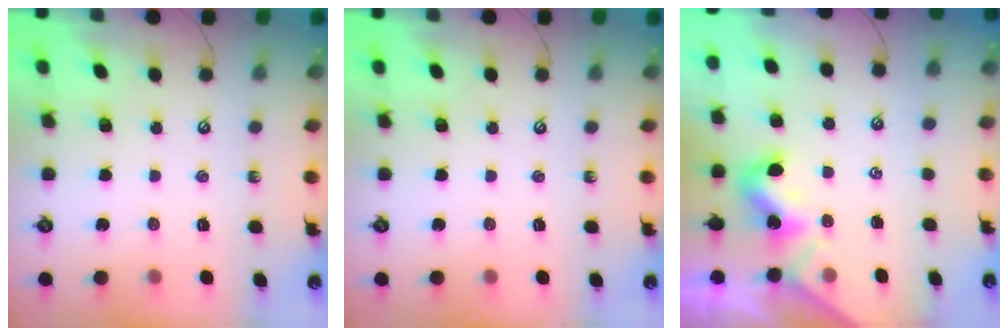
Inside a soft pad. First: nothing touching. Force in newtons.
{"total": 0.0}
{"total": 1.9, "press": 1.9, "slide": 0.4}